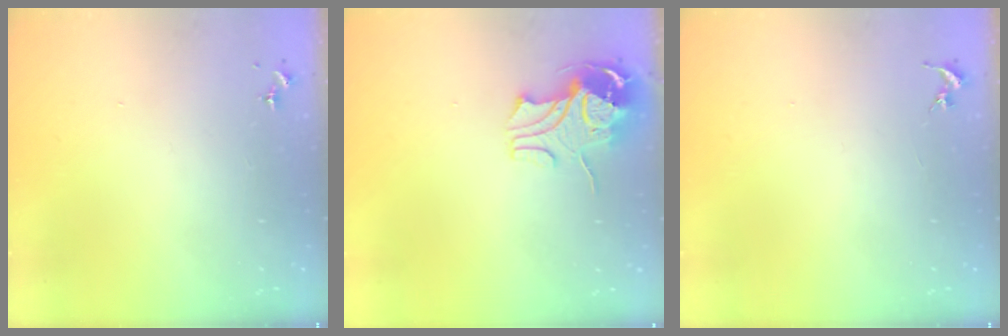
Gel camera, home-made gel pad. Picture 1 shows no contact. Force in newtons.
{"total": 9.4, "press": 9.3, "slide": 1.4}
{"total": 0.0}